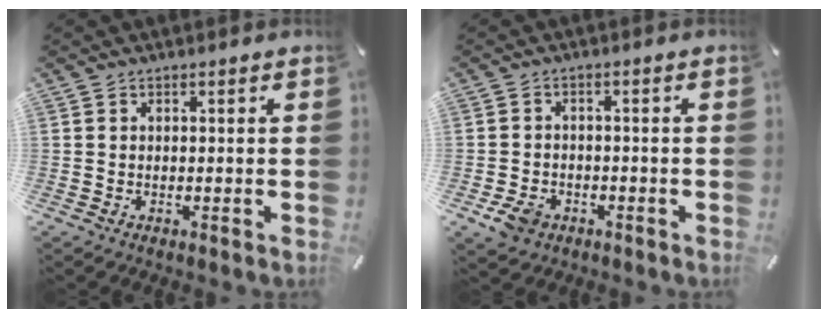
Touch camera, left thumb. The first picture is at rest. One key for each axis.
{"total": 5.1, "fx": -2.6, "fy": 3.8, "fz": 2.2, "tx": -0.053, "ty": 0.010, "tz": -0.049}